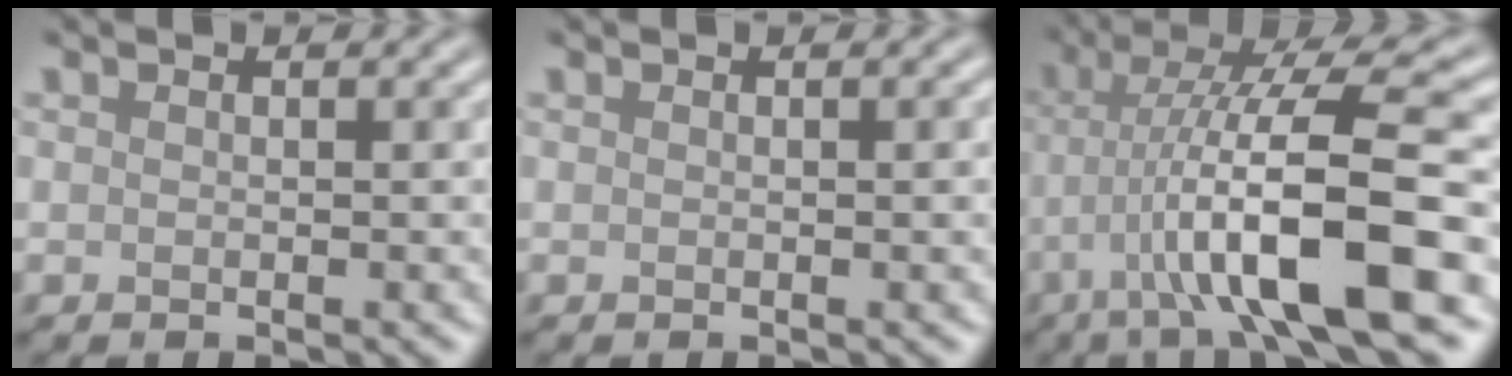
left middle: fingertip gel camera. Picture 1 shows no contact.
{"total": 1.1, "force": [0.1, 0.3, 1.1], "torque": [-0.010, 0.004, -0.001]}
{"total": 11.3, "force": [-3.3, 2.4, 10.5], "torque": [-0.170, 0.017, -0.058]}